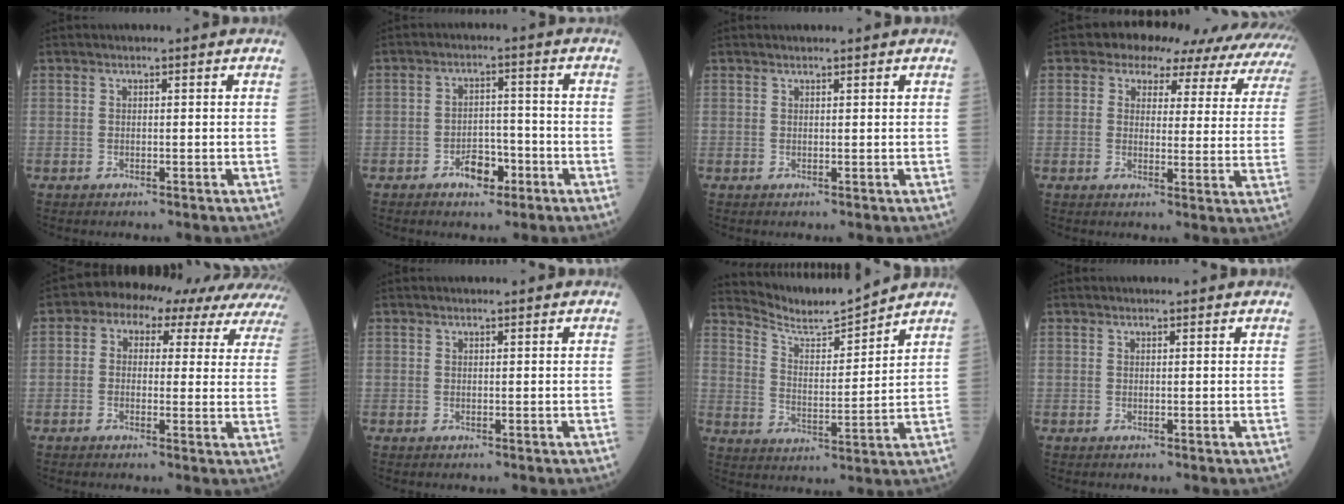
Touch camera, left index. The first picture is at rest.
{"total": 4.5, "force": [-2.5, 2.5, 2.8], "torque": [-0.045, 0.008, -0.039]}
{"total": 1.7, "force": [1.6, 0.1, 0.4], "torque": [-0.008, 0.008, 0.026]}
{"total": 16.7, "force": [14.9, 6.5, 3.8], "torque": [-0.018, -0.017, 0.132]}
{"total": 13.1, "force": [10.0, 6.3, 5.6], "torque": [-0.062, 0.043, 0.102]}
{"total": 1.0, "force": [1.0, 0.0, 0.2], "torque": [-0.006, 0.003, 0.018]}
{"total": 9.1, "force": [9.0, -0.8, 0.7], "torque": [-0.035, -0.008, 0.169]}
{"total": 1.6, "force": [1.5, 0.1, 0.3], "torque": [-0.010, 0.004, 0.020]}